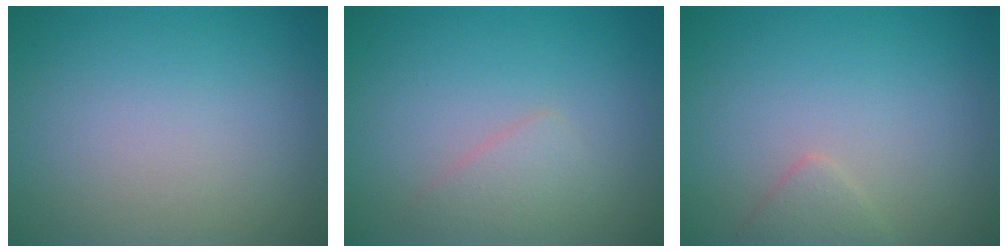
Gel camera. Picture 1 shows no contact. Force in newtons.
{"total": 1.7, "press": 1.7, "slide": 0.1}
{"total": 1.3, "press": 1.3, "slide": 0.0}